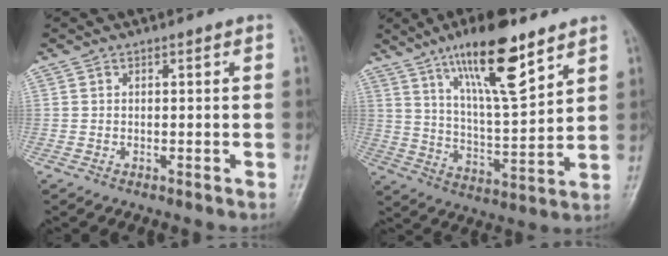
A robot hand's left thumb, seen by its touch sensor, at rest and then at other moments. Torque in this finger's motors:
{"motor_torque": [1.17, 0.03, 1.67, -1.10, 0.49]}